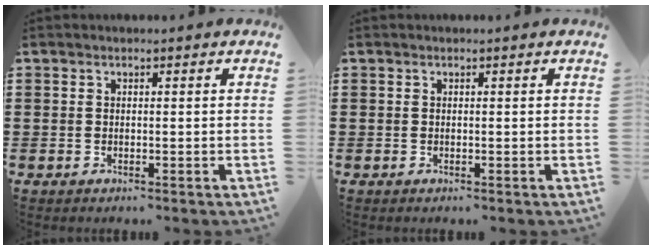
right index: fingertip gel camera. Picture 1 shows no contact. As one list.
[{"total": 0.0}]